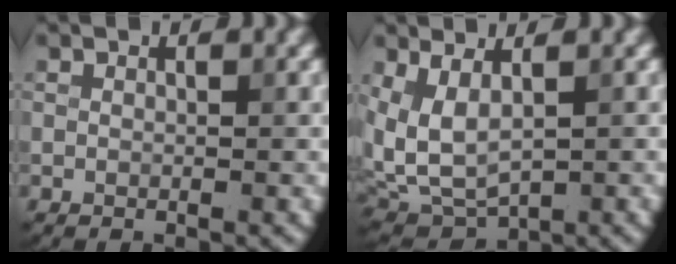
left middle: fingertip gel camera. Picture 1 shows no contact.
{"total": 5.0, "force": [1.0, 2.8, 4.1], "torque": [-0.099, -0.006, 0.027]}